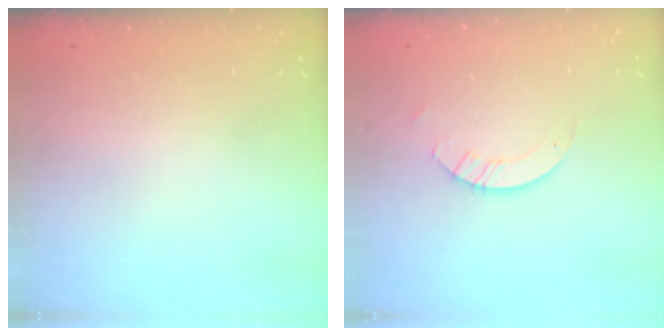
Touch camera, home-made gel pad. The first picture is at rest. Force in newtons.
{"total": 2.6, "press": 2.6, "slide": 0.2}